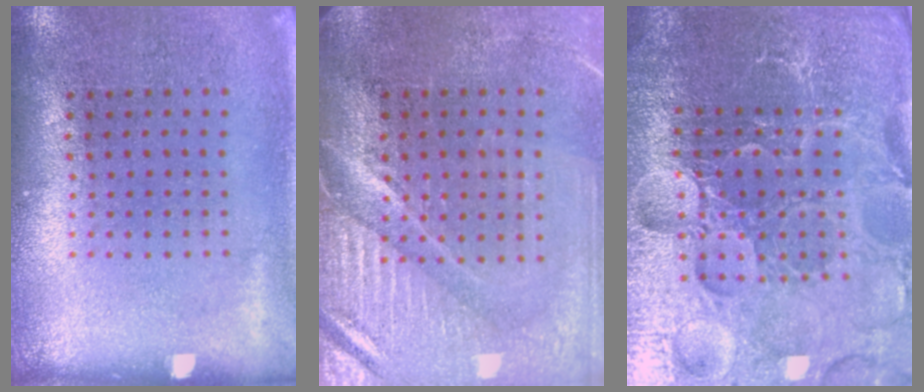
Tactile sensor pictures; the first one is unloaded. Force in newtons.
{"total": 4.1, "press": 3.7, "slide": 1.7}
{"total": 5.5, "press": 5.2, "slide": 1.8}